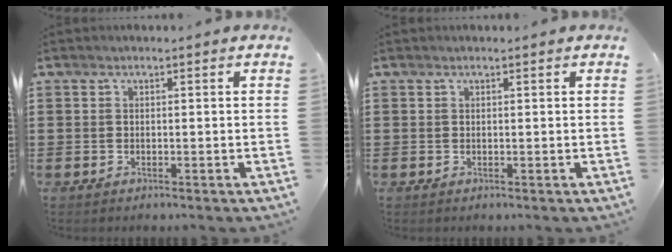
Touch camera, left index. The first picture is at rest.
{"total": 0.0}